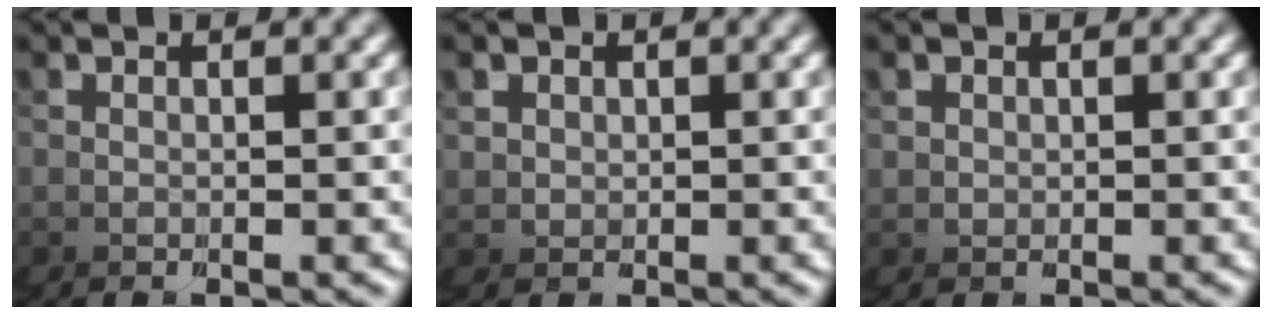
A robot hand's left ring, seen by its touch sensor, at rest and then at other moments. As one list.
[{"total": 2.9, "force": [1.0, 2.5, -0.9], "torque": [-0.001, -0.011, 0.017]}, {"total": 2.3, "force": [0.8, 2.2, -0.5], "torque": [-0.002, -0.009, 0.014]}]